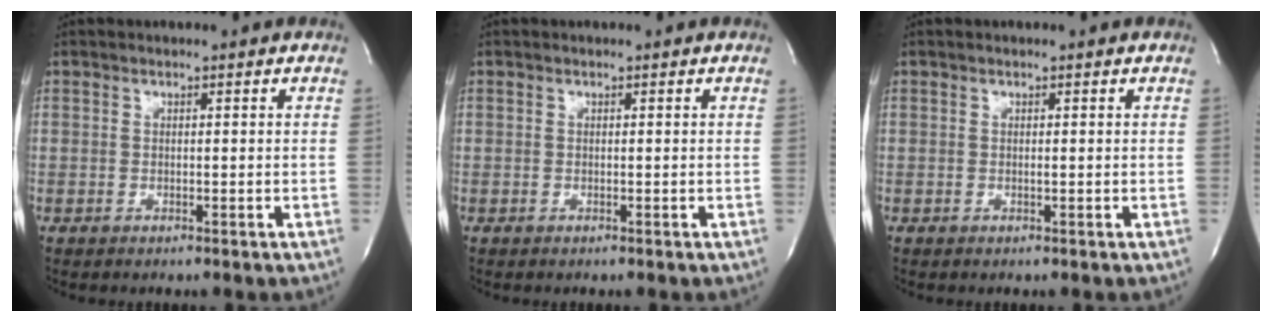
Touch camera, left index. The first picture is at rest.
{"total": 0.0}
{"total": 0.0}